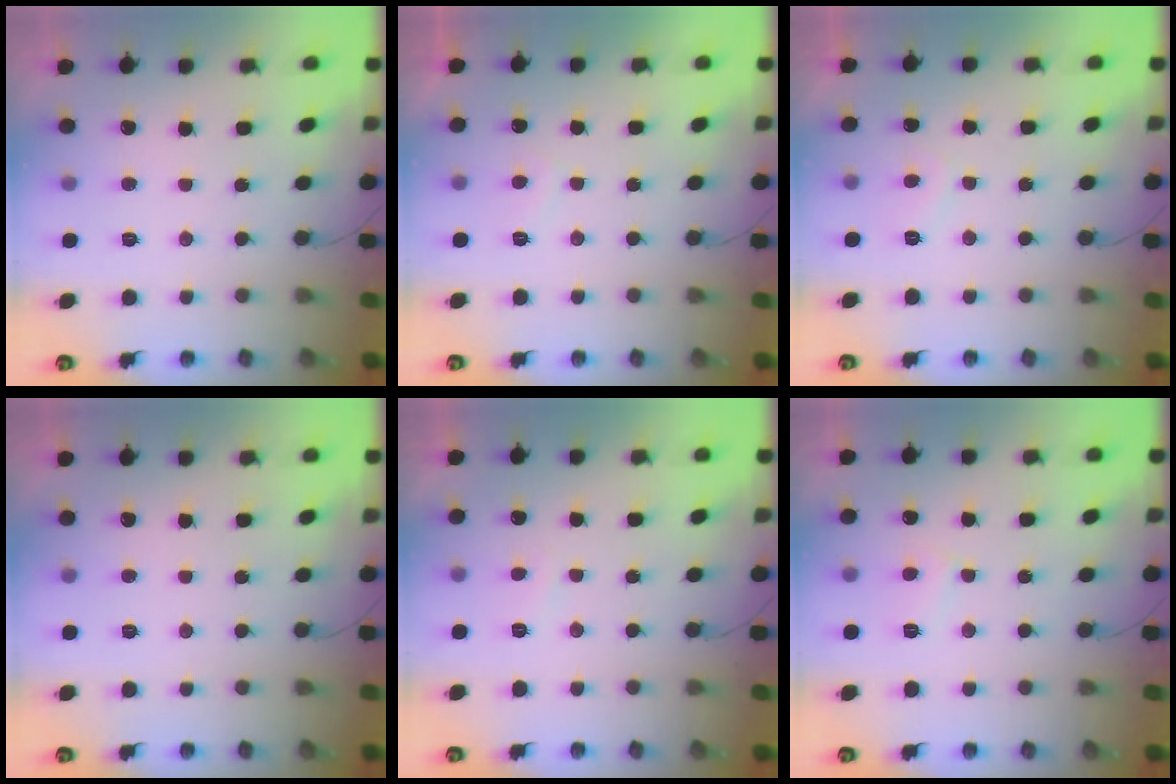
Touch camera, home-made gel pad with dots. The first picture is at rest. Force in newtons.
{"total": 1.5, "press": 1.3, "slide": 0.7}
{"total": 1.7, "press": 1.6, "slide": 0.7}
{"total": 0.0}
{"total": 1.5, "press": 1.4, "slide": 0.6}
{"total": 4.2, "press": 4.1, "slide": 0.4}